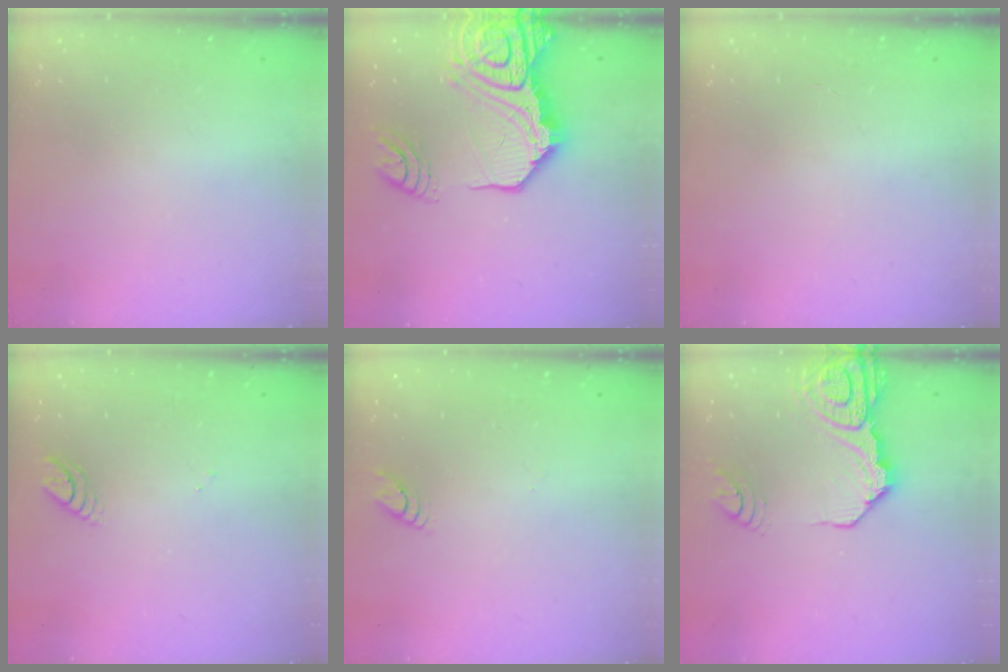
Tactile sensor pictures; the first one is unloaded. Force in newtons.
{"total": 25.6, "press": 25.4, "slide": 3.6}
{"total": 0.9, "press": 0.9, "slide": 0.1}
{"total": 4.1, "press": 4.1, "slide": 0.2}
{"total": 2.7, "press": 2.7, "slide": 0.3}
{"total": 17.5, "press": 17.4, "slide": 2.0}